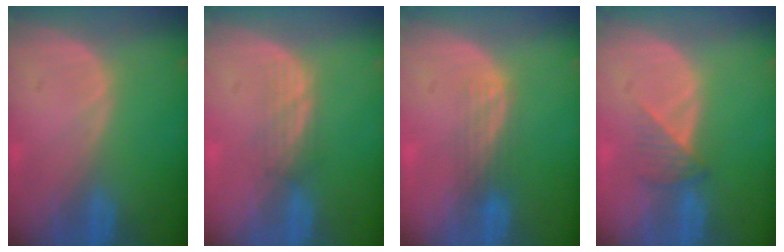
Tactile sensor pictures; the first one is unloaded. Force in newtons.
{"total": 2.7, "press": 2.5, "slide": 0.9}
{"total": 2.9, "press": 2.7, "slide": 1.2}
{"total": 3.1, "press": 2.8, "slide": 1.4}